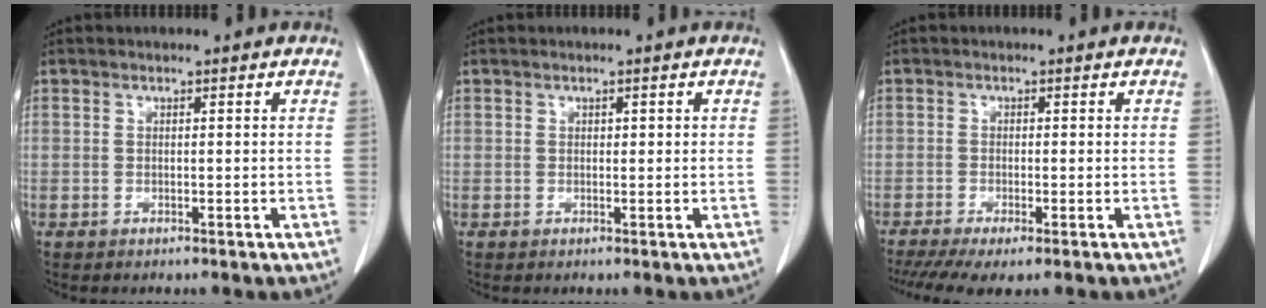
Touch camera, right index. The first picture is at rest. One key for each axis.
{"total": 0.8, "fx": 0.2, "fy": 0.5, "fz": 0.6, "tx": -0.008, "ty": 0.002, "tz": 0.004}
{"total": 6.3, "fx": -4.4, "fy": 1.0, "fz": 4.4, "tx": -0.073, "ty": -0.015, "tz": -0.074}